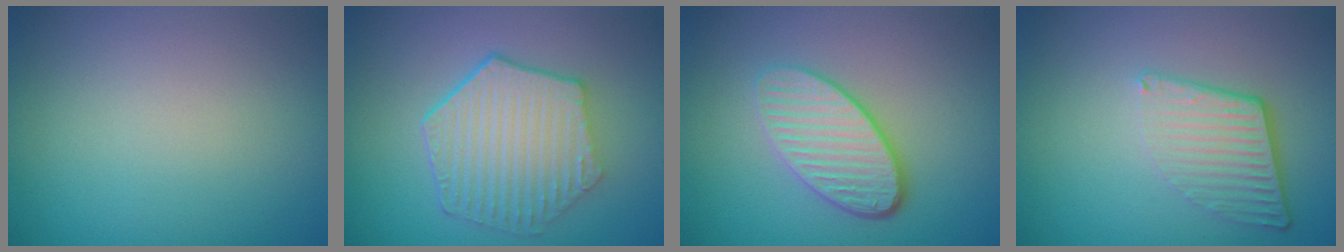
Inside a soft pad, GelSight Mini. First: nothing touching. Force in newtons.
{"total": 6.1, "press": 4.8, "slide": 3.8}
{"total": 4.5, "press": 3.6, "slide": 2.8}
{"total": 4.1, "press": 2.7, "slide": 3.1}